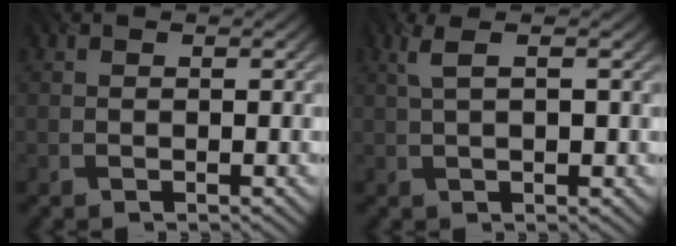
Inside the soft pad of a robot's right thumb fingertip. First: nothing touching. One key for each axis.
{"total": 3.1, "fx": 1.0, "fy": 0.7, "fz": 2.9, "tx": -0.067, "ty": 0.009, "tz": 0.021}